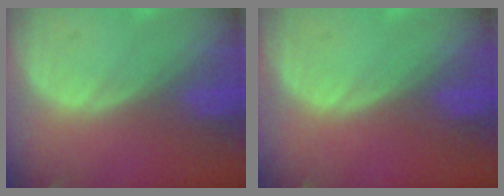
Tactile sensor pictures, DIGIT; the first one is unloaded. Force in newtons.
{"total": 0.0}